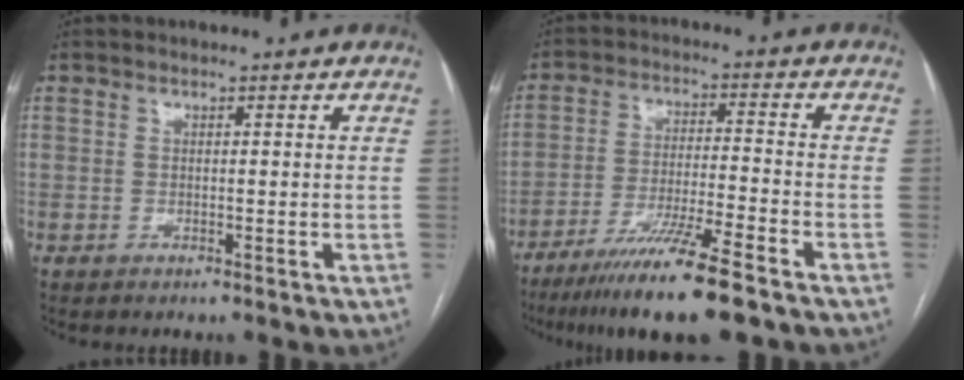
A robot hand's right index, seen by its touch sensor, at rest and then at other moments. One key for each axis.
{"total": 12.6, "fx": -9.0, "fy": -0.4, "fz": 8.8, "tx": -0.151, "ty": -0.036, "tz": -0.154}